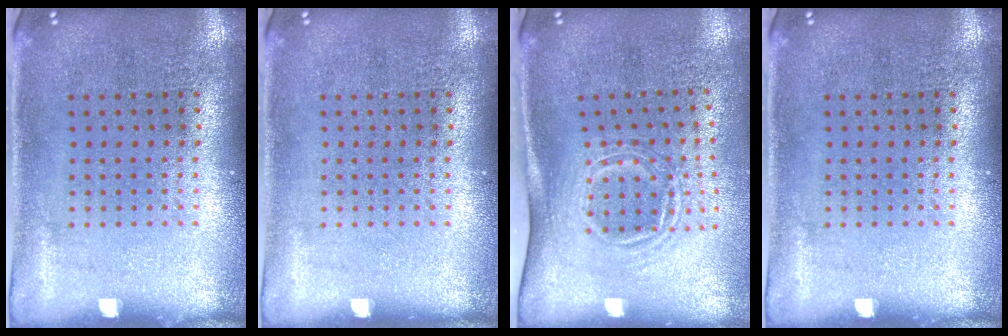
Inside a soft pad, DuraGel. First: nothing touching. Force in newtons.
{"total": 0.0}
{"total": 1.7, "press": 1.2, "slide": 1.2}
{"total": 0.0}